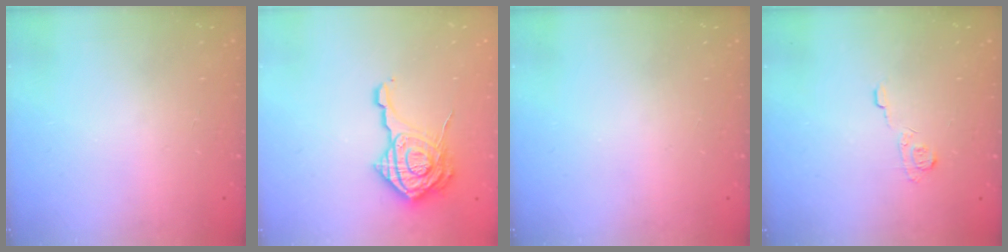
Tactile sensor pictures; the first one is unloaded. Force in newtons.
{"total": 17.6, "press": 17.6, "slide": 1.2}
{"total": 0.0}
{"total": 6.2, "press": 6.2, "slide": 0.5}